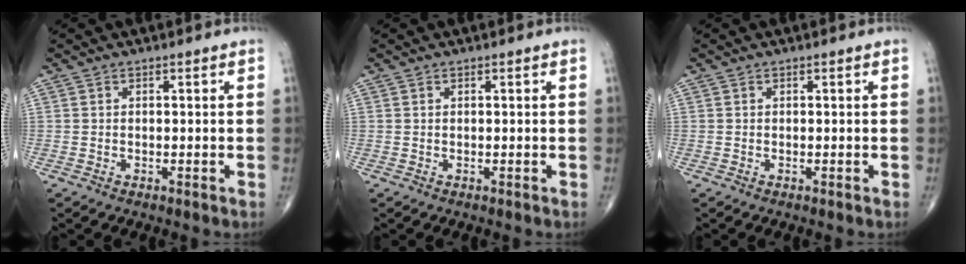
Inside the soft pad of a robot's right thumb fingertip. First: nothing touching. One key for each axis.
{"total": 0.0}
{"total": 0.0}